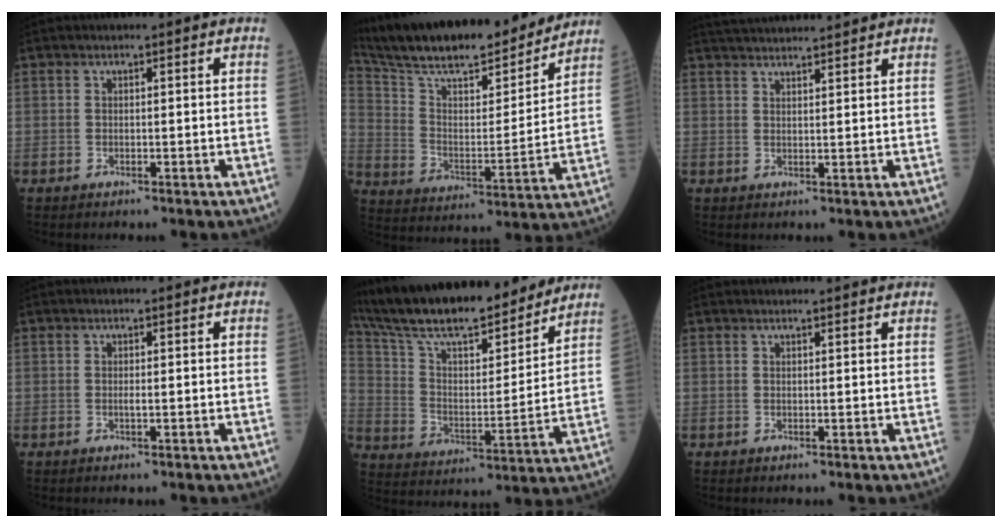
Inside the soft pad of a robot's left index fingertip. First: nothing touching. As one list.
[{"total": 22.6, "force": [20.0, 3.3, 9.9], "torque": [-0.176, -0.005, 0.309]}, {"total": 10.6, "force": [9.9, 0.3, 3.7], "torque": [-0.067, 0.024, 0.144]}, {"total": 0.5, "force": [0.0, -0.1, 0.5], "torque": [-0.012, -0.001, 0.002]}, {"total": 22.2, "force": [19.4, 3.3, 10.2], "torque": [-0.182, 0.002, 0.312]}, {"total": 3.3, "force": [3.1, 0.0, 1.0], "torque": [-0.013, 0.013, 0.036]}]